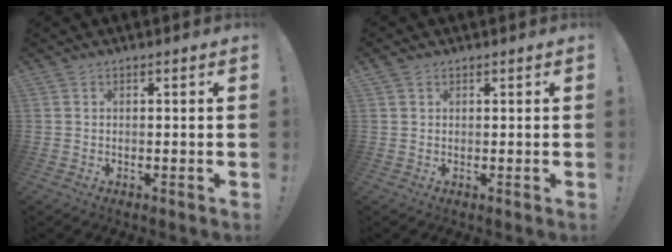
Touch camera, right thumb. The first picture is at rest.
{"total": 1.2, "force": [1.0, 0.4, 0.4], "torque": [-0.004, -0.005, 0.019]}